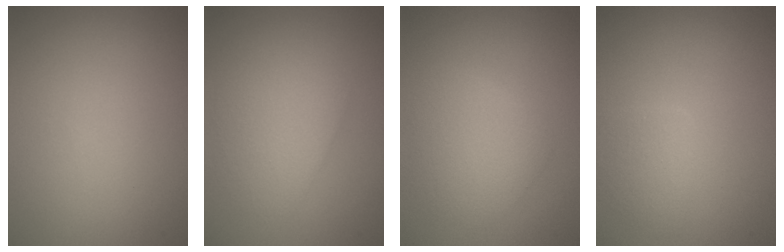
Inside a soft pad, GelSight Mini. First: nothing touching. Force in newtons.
{"total": 3.0, "press": 3.0, "slide": 0.1}
{"total": 2.8, "press": 2.8, "slide": 0.1}
{"total": 2.0, "press": 2.0, "slide": 0.1}